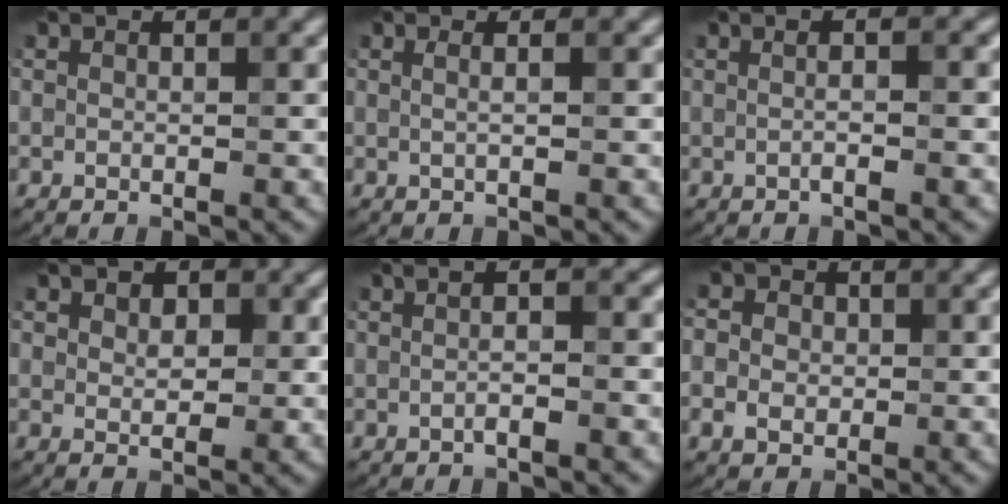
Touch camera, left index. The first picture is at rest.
{"total": 1.6, "force": [0.4, 0.7, 1.3], "torque": [-0.011, -0.006, -0.011]}
{"total": 2.8, "force": [0.5, 1.0, 2.5], "torque": [-0.010, 0.000, -0.014]}
{"total": 3.3, "force": [1.4, 2.1, 2.1], "torque": [-0.021, 0.008, 0.011]}
{"total": 2.5, "force": [0.0, 0.6, 2.5], "torque": [-0.024, -0.006, -0.010]}
{"total": 3.8, "force": [0.0, 3.3, 1.9], "torque": [-0.022, 0.007, -0.012]}